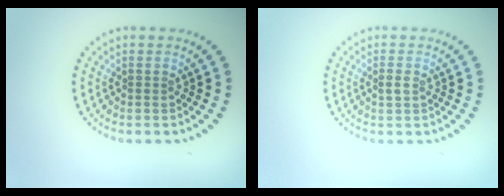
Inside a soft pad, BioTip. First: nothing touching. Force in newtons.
{"total": 1.0, "press": 1.0, "slide": 0.2}